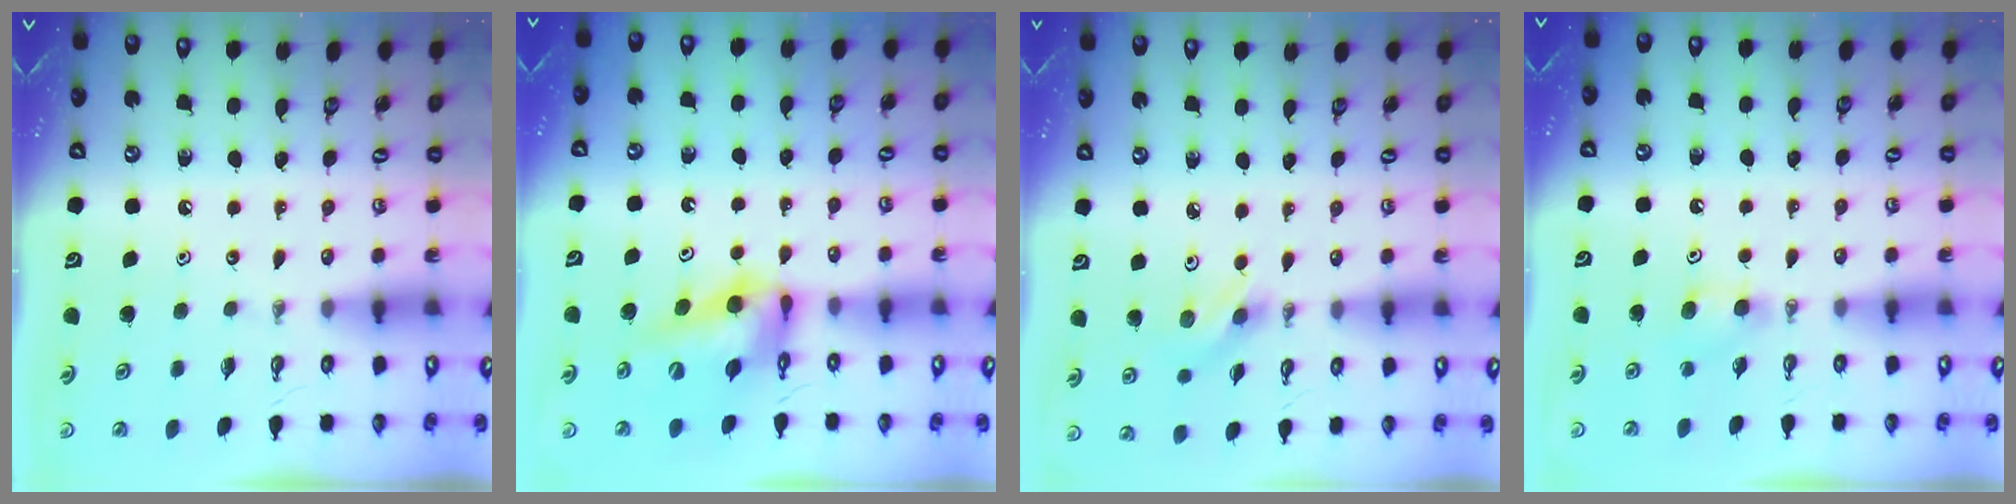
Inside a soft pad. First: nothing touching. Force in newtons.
{"total": 12.7, "press": 12.6, "slide": 1.1}
{"total": 3.4, "press": 3.2, "slide": 1.0}
{"total": 3.6, "press": 3.6, "slide": 0.7}